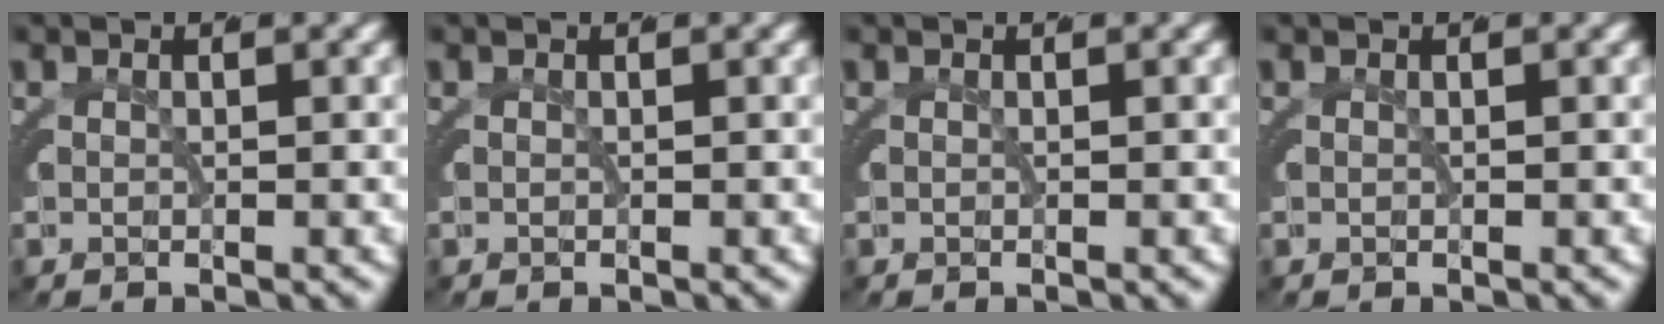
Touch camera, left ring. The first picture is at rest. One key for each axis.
{"total": 0.0}
{"total": 0.0}
{"total": 0.0}